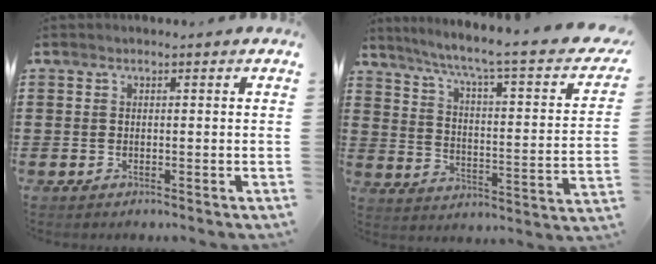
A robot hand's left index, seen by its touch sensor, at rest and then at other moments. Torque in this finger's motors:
{"motor_torque": [0.53, 0.33, 0.39, 0.09]}